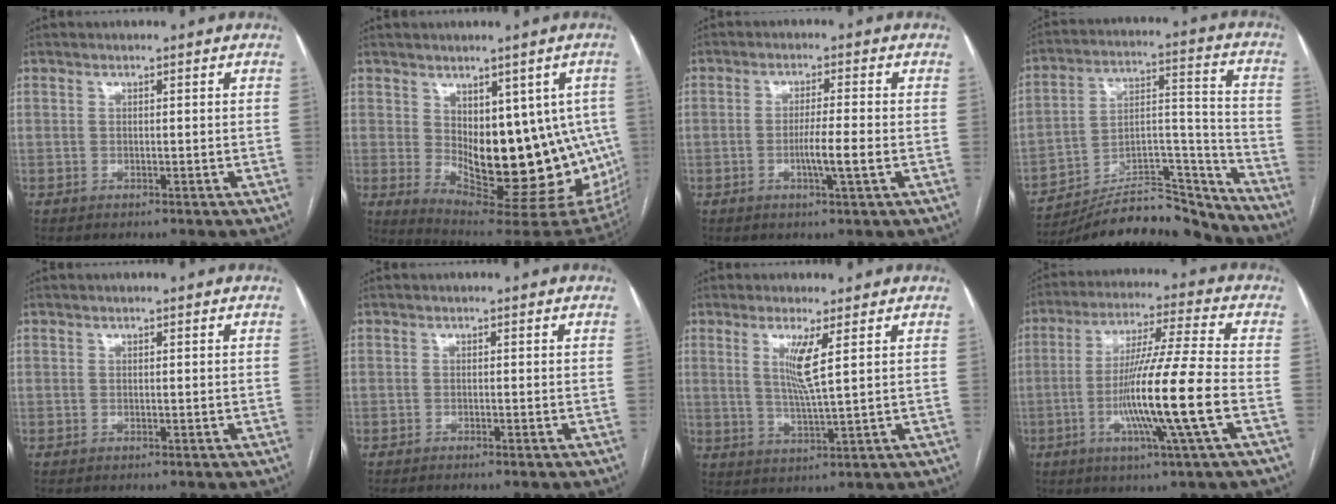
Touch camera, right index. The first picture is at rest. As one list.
[{"total": 19.1, "force": [-0.9, 8.7, 16.9], "torque": [-0.174, -0.005, 0.015]}, {"total": 4.7, "force": [-1.2, -0.3, 4.5], "torque": [-0.079, -0.007, -0.023]}, {"total": 20.7, "force": [-19.7, 3.3, 5.7], "torque": [-0.094, 0.043, -0.310]}, {"total": 0.0}, {"total": 1.3, "force": [-1.1, -0.2, 0.7], "torque": [-0.010, 0.002, -0.013]}, {"total": 5.8, "force": [2.5, 1.3, 5.1], "torque": [-0.096, -0.007, 0.049]}, {"total": 14.4, "force": [-3.7, -1.5, 13.8], "torque": [-0.260, -0.011, -0.075]}]